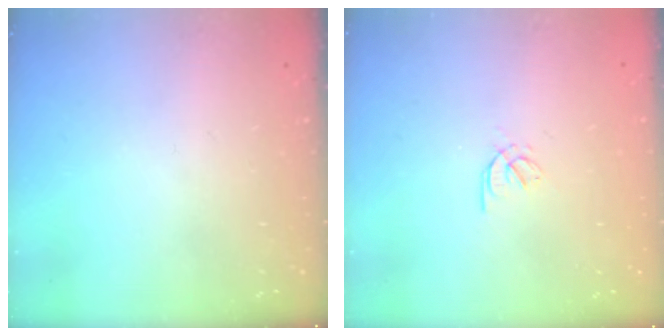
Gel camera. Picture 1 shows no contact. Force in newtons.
{"total": 2.0, "press": 1.9, "slide": 0.6}